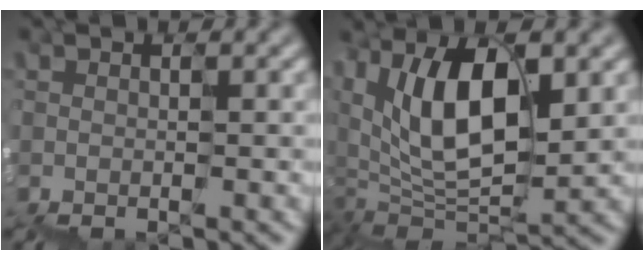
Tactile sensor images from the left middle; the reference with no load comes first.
{"total": 8.1, "force": [2.8, 5.1, 5.6], "torque": [-0.116, 0.004, 0.052]}